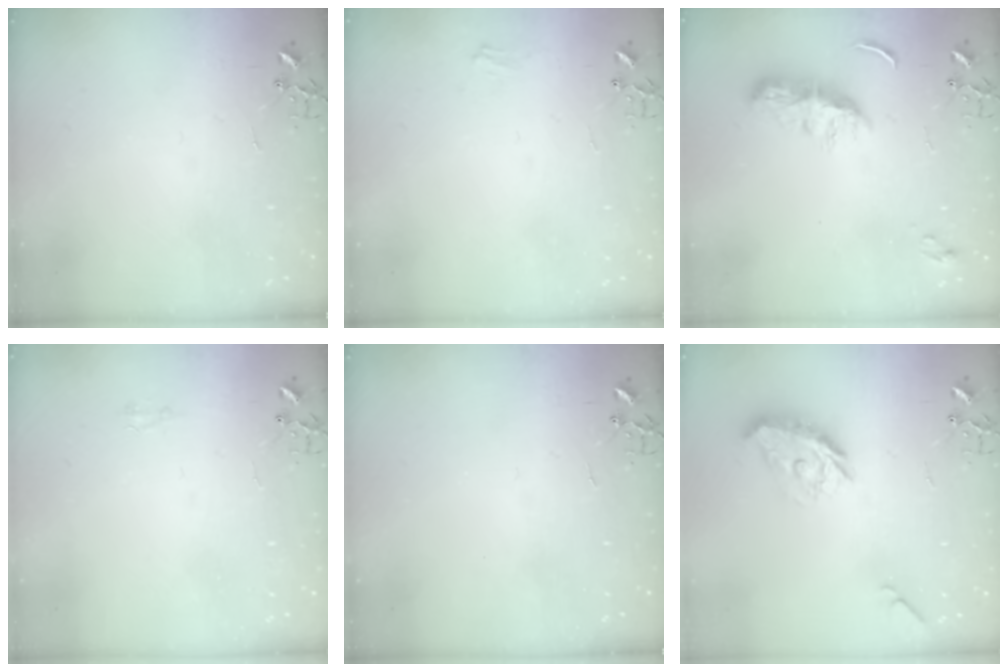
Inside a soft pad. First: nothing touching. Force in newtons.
{"total": 6.1, "press": 6.1, "slide": 0.7}
{"total": 8.2, "press": 8.2, "slide": 0.4}
{"total": 4.1, "press": 4.0, "slide": 0.7}
{"total": 0.0}
{"total": 12.2, "press": 12.2, "slide": 0.7}